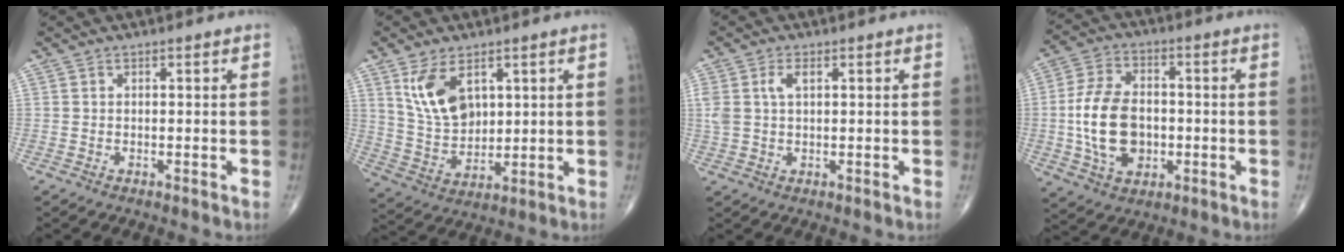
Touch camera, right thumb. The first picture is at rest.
{"total": 10.1, "force": [4.6, 5.9, 6.8], "torque": [-0.112, -0.021, 0.102]}
{"total": 4.2, "force": [1.4, 2.2, 3.2], "torque": [-0.079, 0.011, 0.030]}
{"total": 14.2, "force": [-1.5, 9.5, 10.4], "torque": [-0.184, 0.014, -0.022]}